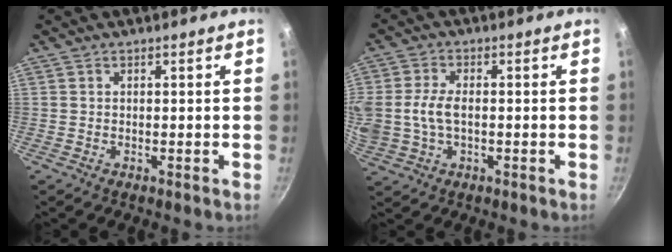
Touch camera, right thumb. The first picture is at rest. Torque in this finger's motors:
{"motor_torque": [2.49, 2.51, 1.32, -1.12, 0.58]}